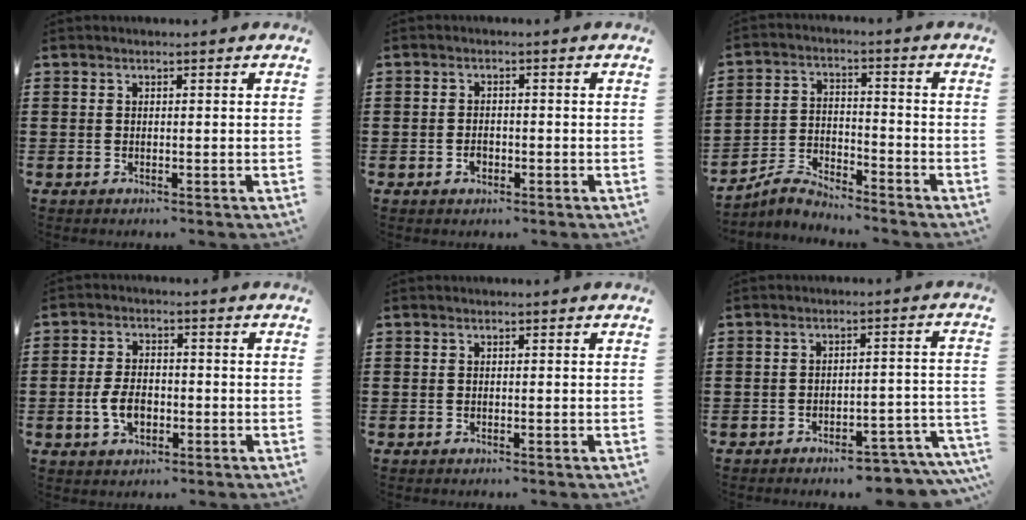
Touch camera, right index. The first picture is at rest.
{"total": 1.6, "force": [-0.7, 1.1, 0.9], "torque": [-0.019, 0.000, -0.015]}
{"total": 3.9, "force": [-3.8, 0.7, 0.4], "torque": [-0.021, 0.006, -0.083]}
{"total": 5.0, "force": [-1.2, 3.1, 3.8], "torque": [-0.084, 0.003, -0.025]}
{"total": 0.0}
{"total": 5.0, "force": [-4.6, 0.3, 1.8], "torque": [-0.029, -0.003, -0.088]}